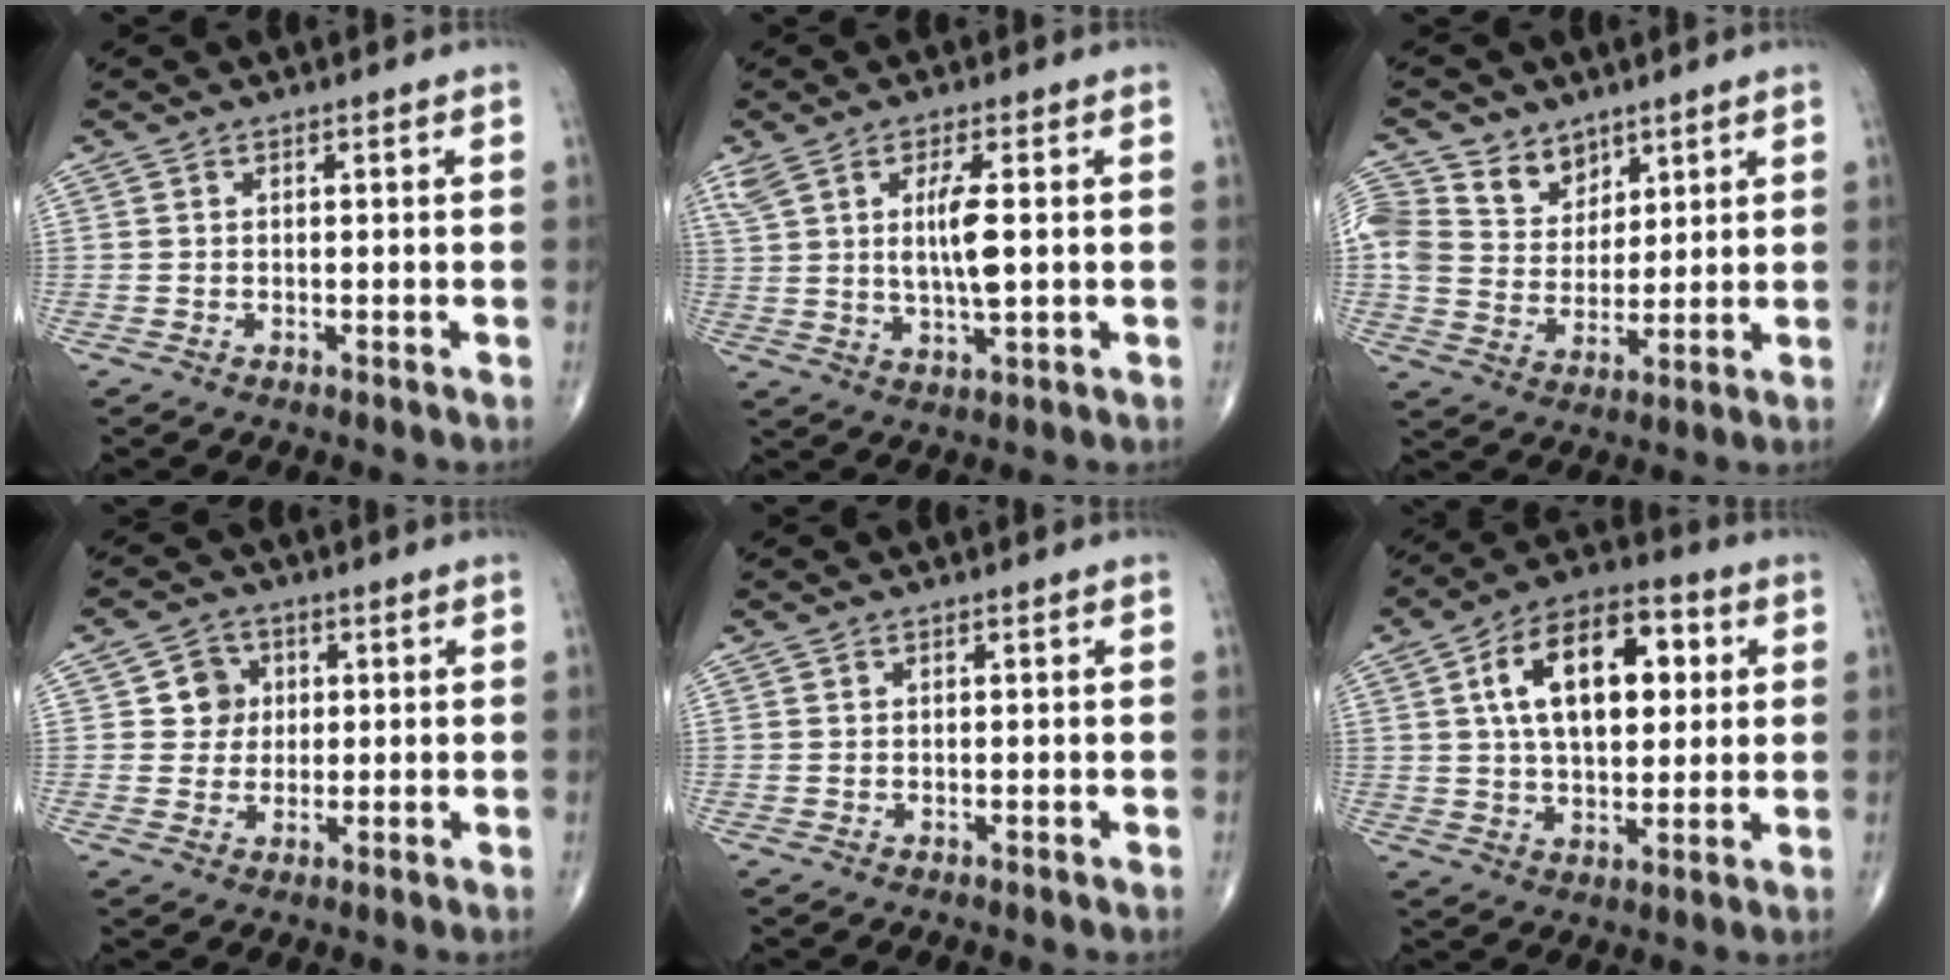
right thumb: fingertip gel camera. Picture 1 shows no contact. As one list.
[{"total": 8.1, "force": [1.5, 2.3, 7.6], "torque": [-0.153, -0.005, 0.036]}, {"total": 12.6, "force": [6.4, 9.8, 4.6], "torque": [-0.068, -0.021, 0.129]}, {"total": 5.3, "force": [1.2, 5.0, 1.5], "torque": [0.009, 0.004, 0.013]}, {"total": 0.0}, {"total": 17.9, "force": [4.4, 10.0, 14.2], "torque": [-0.200, 0.012, 0.066]}]